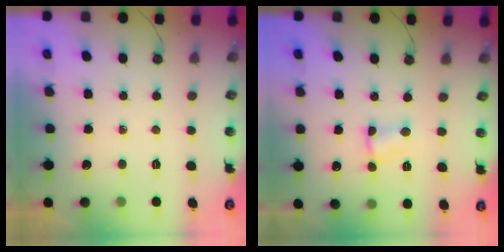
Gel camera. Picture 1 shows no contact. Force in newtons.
{"total": 2.9, "press": 2.8, "slide": 0.3}